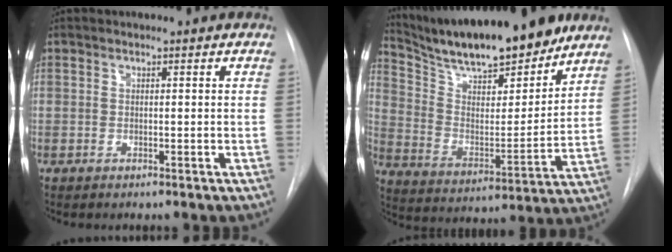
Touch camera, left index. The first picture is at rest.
{"total": 21.0, "force": [18.0, 3.5, 10.2], "torque": [-0.175, -0.009, 0.292]}